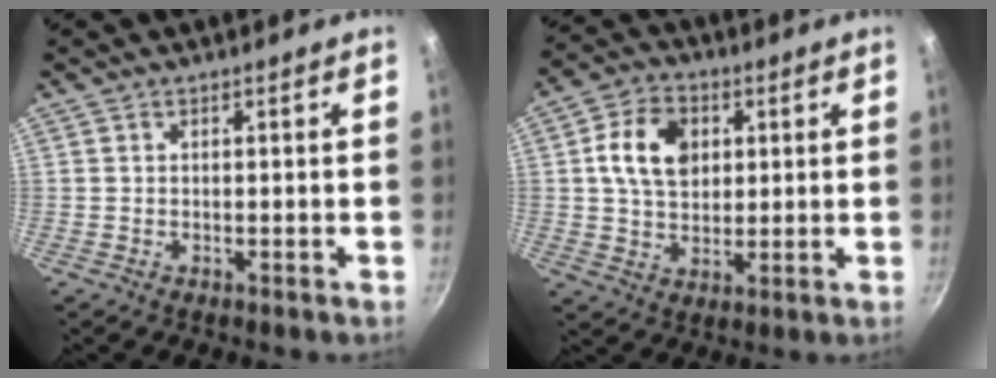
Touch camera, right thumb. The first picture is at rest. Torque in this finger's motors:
{"motor_torque": [0.54, 2.13, 0.78, -0.10, 0.08]}